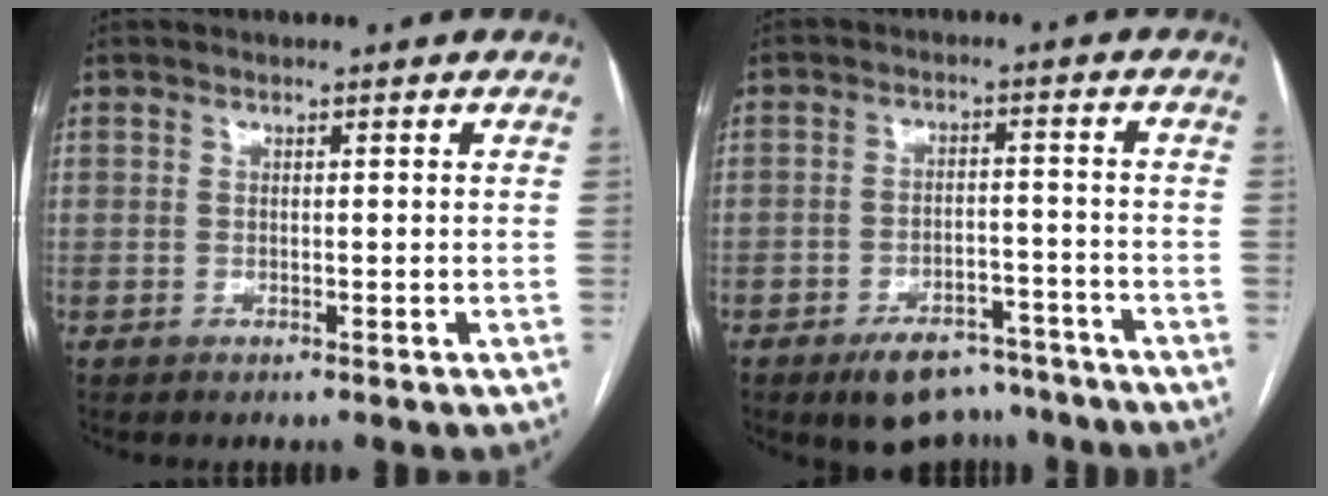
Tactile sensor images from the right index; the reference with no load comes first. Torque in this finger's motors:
{"motor_torque": [0.80, -0.35, 0.26, 0.05]}